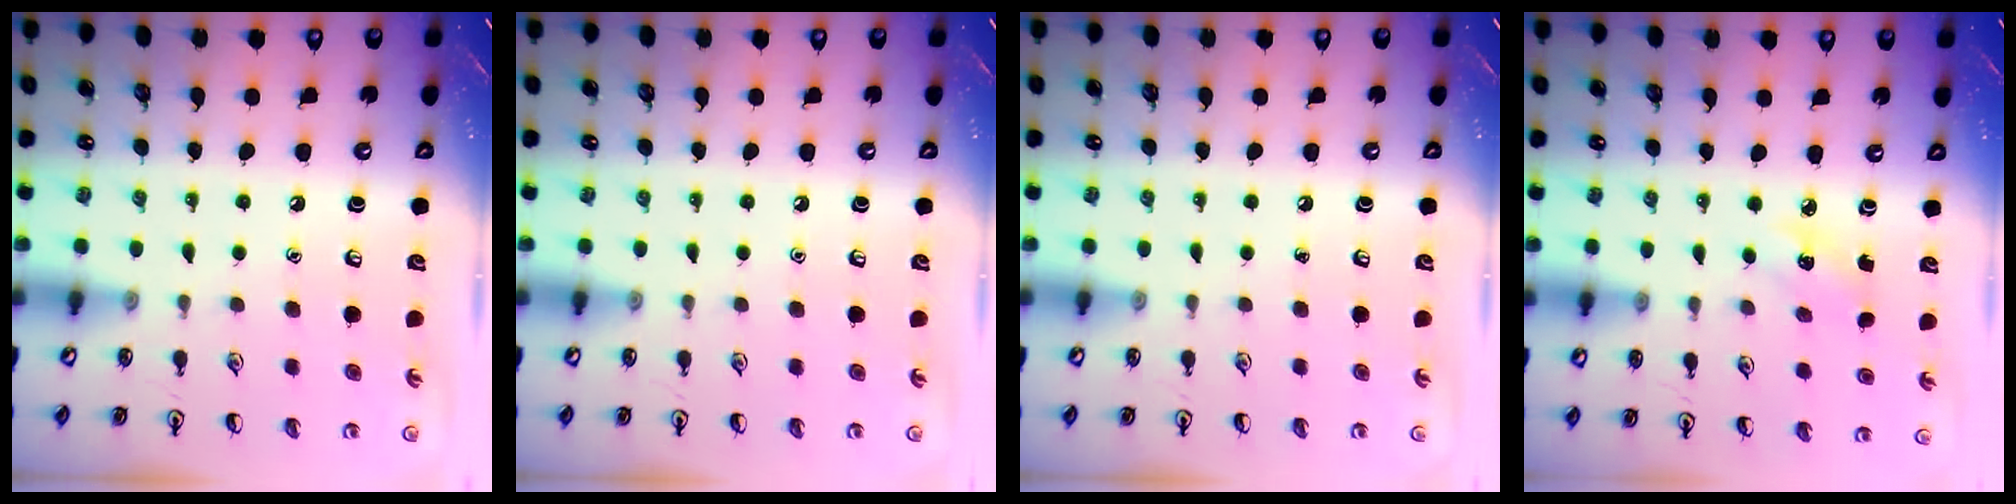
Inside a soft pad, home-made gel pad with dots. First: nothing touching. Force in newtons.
{"total": 0.0}
{"total": 0.0}
{"total": 2.5, "press": 2.4, "slide": 0.9}